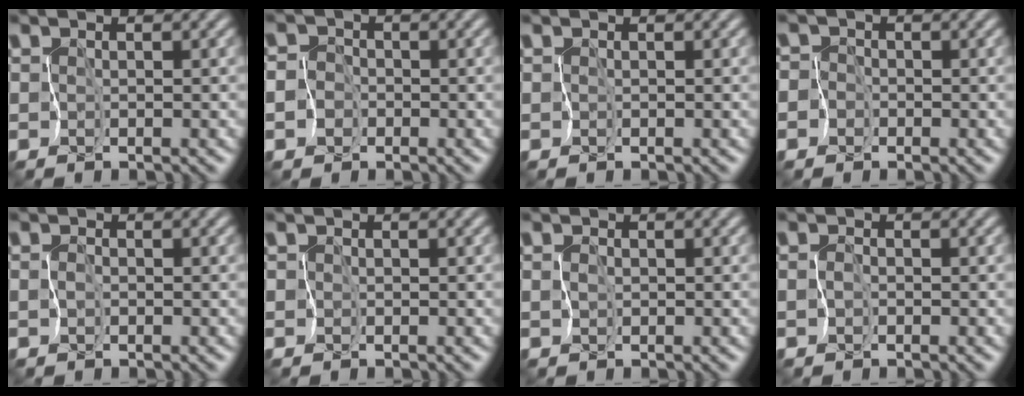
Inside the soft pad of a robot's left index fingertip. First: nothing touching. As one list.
[{"total": 4.2, "force": [-1.9, 3.6, 0.7], "torque": [-0.003, 0.003, -0.056]}, {"total": 0.0}, {"total": 4.6, "force": [-2.1, 4.1, 0.5], "torque": [-0.006, 0.010, -0.063]}, {"total": 0.6, "force": [-0.3, 0.4, 0.2], "torque": [0.007, 0.001, -0.007]}, {"total": 1.0, "force": [-0.2, 1.0, 0.1], "torque": [0.010, 0.010, -0.014]}, {"total": 0.7, "force": [-0.1, 0.6, 0.3], "torque": [0.001, 0.001, -0.002]}, {"total": 0.7, "force": [-0.4, 0.5, 0.2], "torque": [0.011, 0.002, -0.009]}]